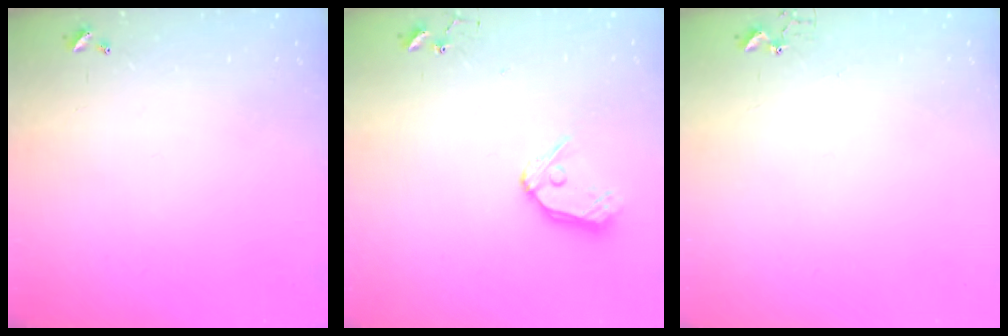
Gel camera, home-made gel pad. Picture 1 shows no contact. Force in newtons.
{"total": 12.1, "press": 12.0, "slide": 1.3}
{"total": 2.7, "press": 2.7, "slide": 0.2}